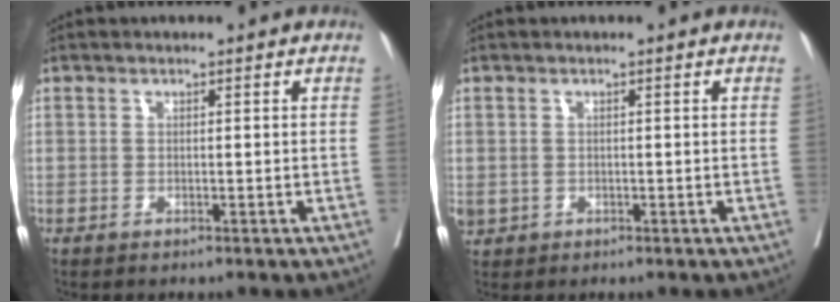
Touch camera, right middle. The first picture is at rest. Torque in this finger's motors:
{"motor_torque": [0.26, -0.16, 0.02, 0.01]}